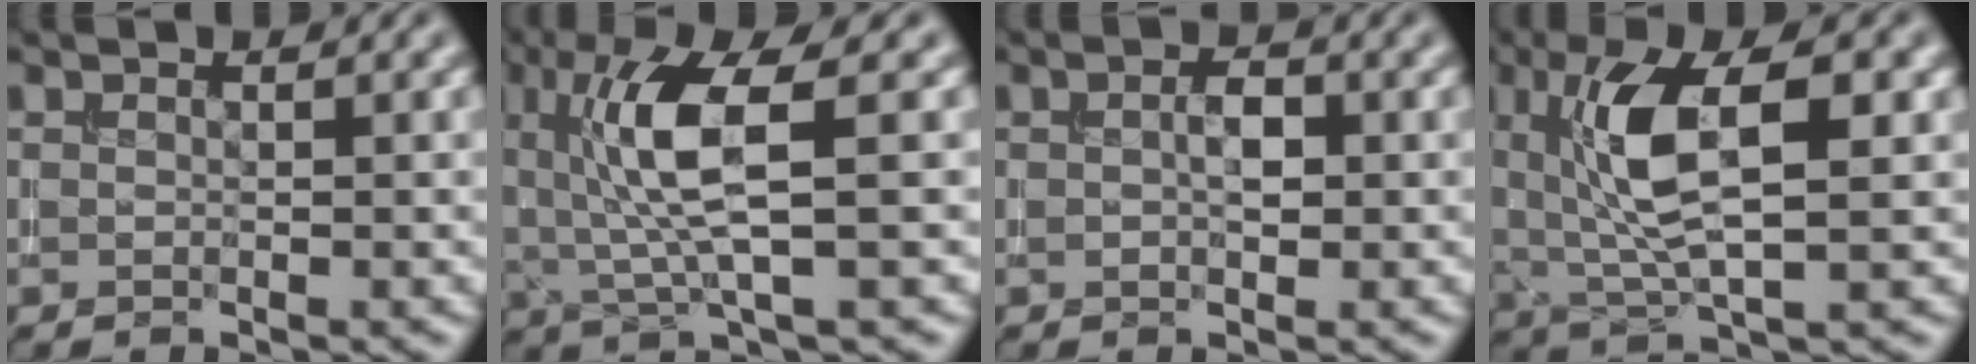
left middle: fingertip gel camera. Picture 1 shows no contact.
{"total": 6.8, "force": [1.1, 1.3, 6.6], "torque": [-0.136, -0.001, 0.027]}
{"total": 1.8, "force": [0.2, 0.9, 1.5], "torque": [-0.028, 0.006, 0.002]}
{"total": 8.4, "force": [1.8, 3.0, 7.6], "torque": [-0.146, 0.002, 0.034]}